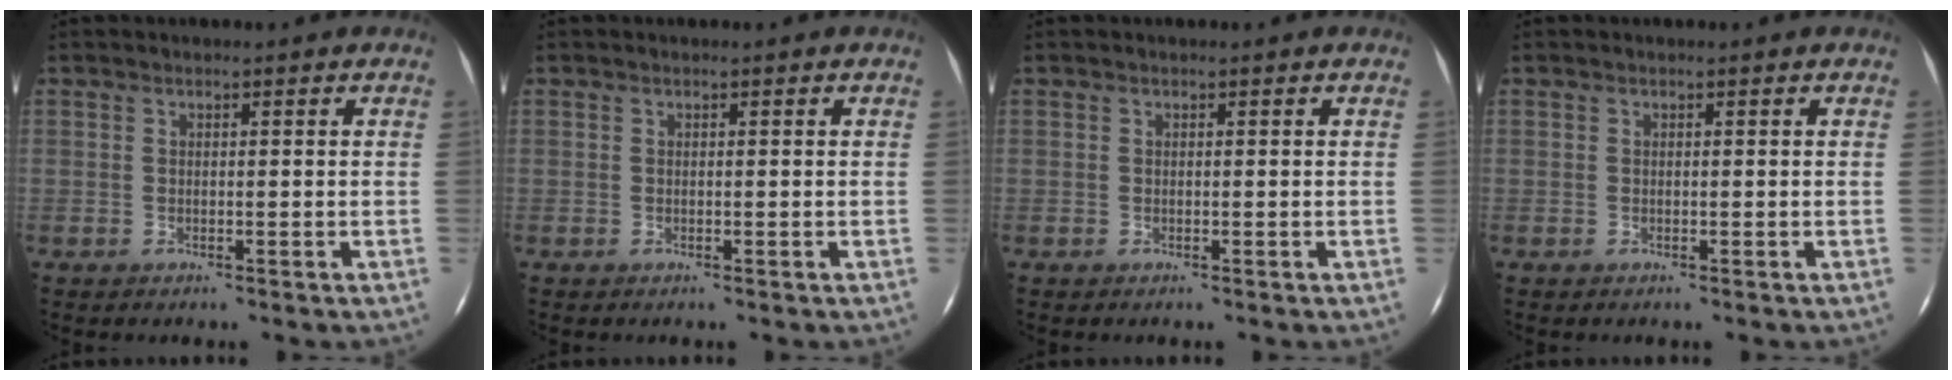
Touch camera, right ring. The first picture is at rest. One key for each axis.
{"total": 0.0}
{"total": 0.0}
{"total": 0.0}